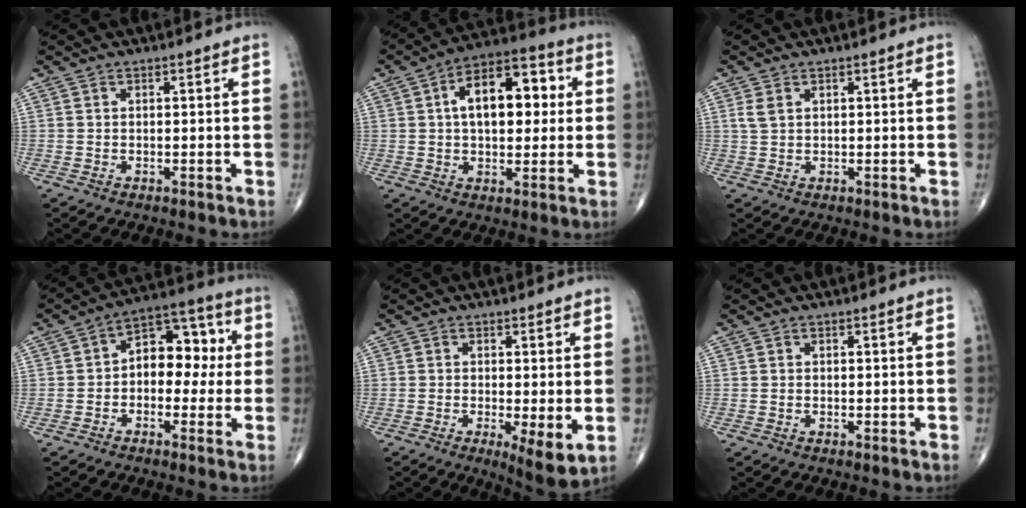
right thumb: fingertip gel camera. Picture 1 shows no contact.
{"total": 15.1, "force": [2.7, 8.3, 12.3], "torque": [-0.161, 0.023, 0.035]}
{"total": 2.2, "force": [0.9, 1.3, 1.5], "torque": [-0.033, 0.006, 0.024]}
{"total": 11.4, "force": [0.4, 7.6, 8.5], "torque": [-0.081, 0.036, -0.009]}
{"total": 6.3, "force": [-1.1, 1.5, 6.0], "torque": [-0.099, -0.022, -0.020]}
{"total": 0.0}